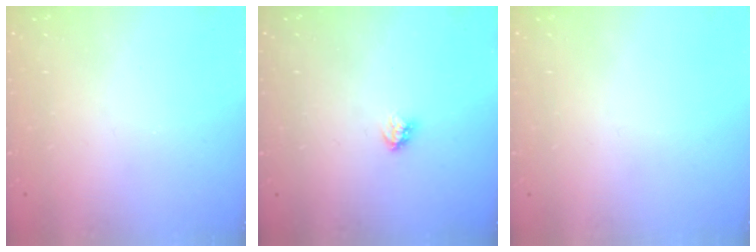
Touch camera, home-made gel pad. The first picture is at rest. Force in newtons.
{"total": 3.0, "press": 2.9, "slide": 0.4}
{"total": 0.0}